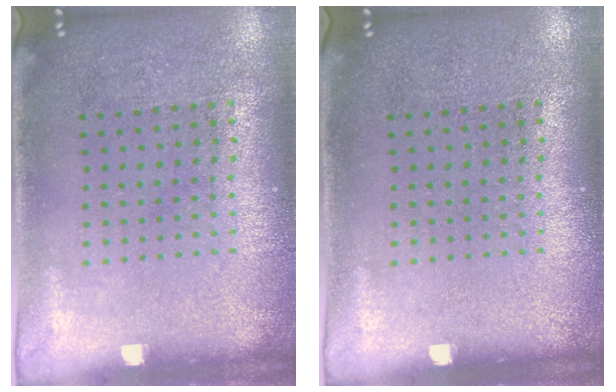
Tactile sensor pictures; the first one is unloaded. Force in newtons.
{"total": 0.0}